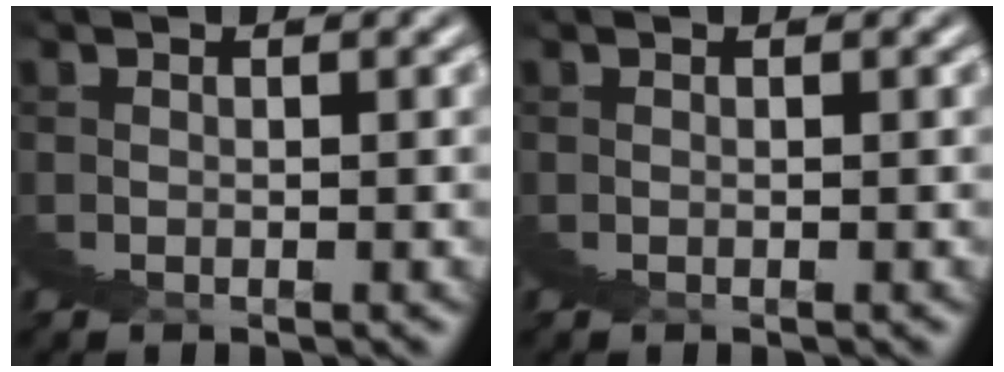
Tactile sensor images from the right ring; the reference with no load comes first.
{"total": 0.0}